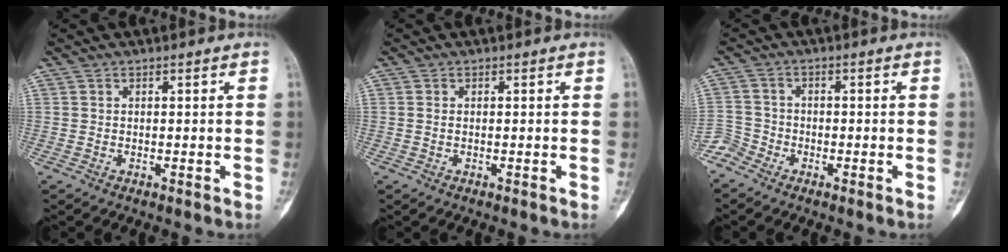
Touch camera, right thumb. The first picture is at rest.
{"total": 0.6, "force": [0.0, 0.4, 0.5], "torque": [-0.013, 0.000, 0.000]}
{"total": 3.6, "force": [-3.0, 2.0, 0.1], "torque": [0.004, 0.006, -0.072]}